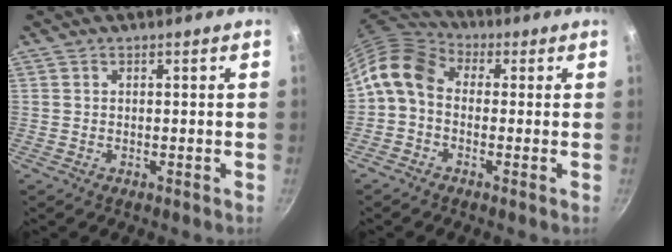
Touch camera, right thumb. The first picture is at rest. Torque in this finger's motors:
{"motor_torque": [0.15, 0.15, 0.15, -0.12, 0.05]}